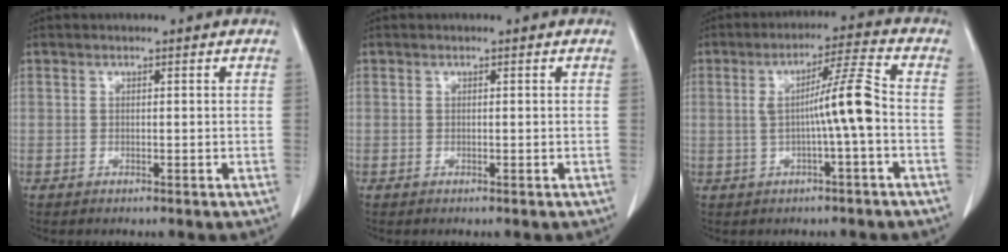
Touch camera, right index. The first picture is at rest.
{"total": 0.0}
{"total": 7.5, "force": [-0.7, -0.7, 7.5], "torque": [-0.124, 0.016, -0.010]}